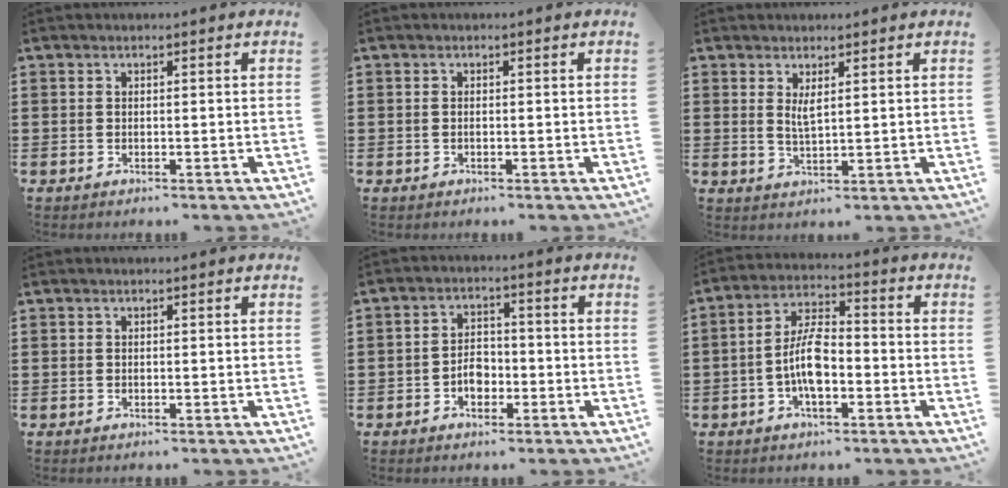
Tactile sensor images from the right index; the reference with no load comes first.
{"total": 0.0}
{"total": 2.5, "force": [1.3, 0.6, 2.1], "torque": [-0.043, 0.002, 0.021]}
{"total": 0.0}
{"total": 3.7, "force": [-1.4, 2.6, 2.2], "torque": [-0.037, 0.002, -0.028]}
{"total": 7.5, "force": [-2.0, 3.2, 6.6], "torque": [-0.146, 0.001, -0.044]}